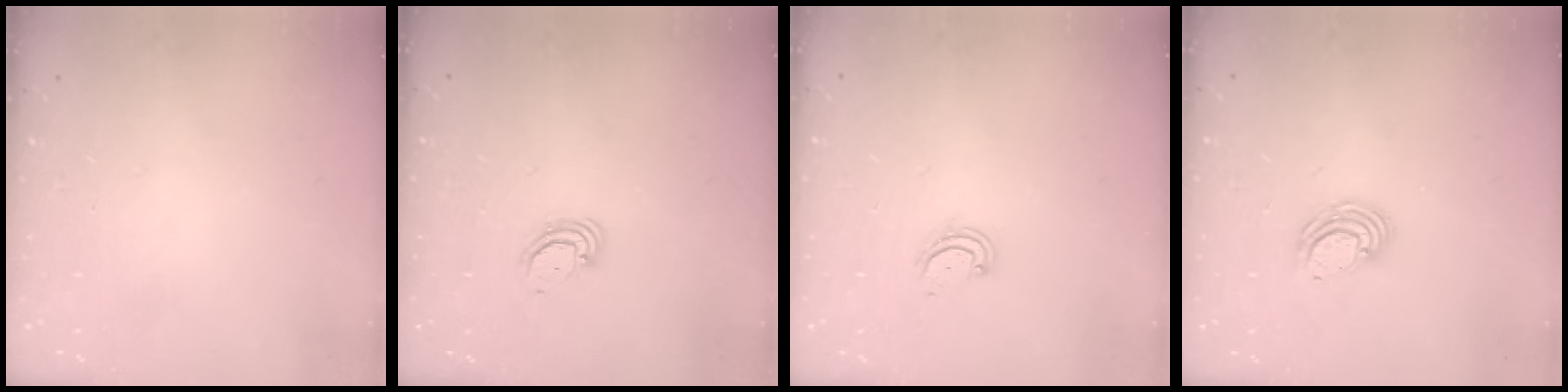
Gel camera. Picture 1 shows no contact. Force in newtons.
{"total": 2.9, "press": 2.9, "slide": 0.2}
{"total": 3.3, "press": 3.3, "slide": 0.3}
{"total": 6.5, "press": 6.5, "slide": 0.6}